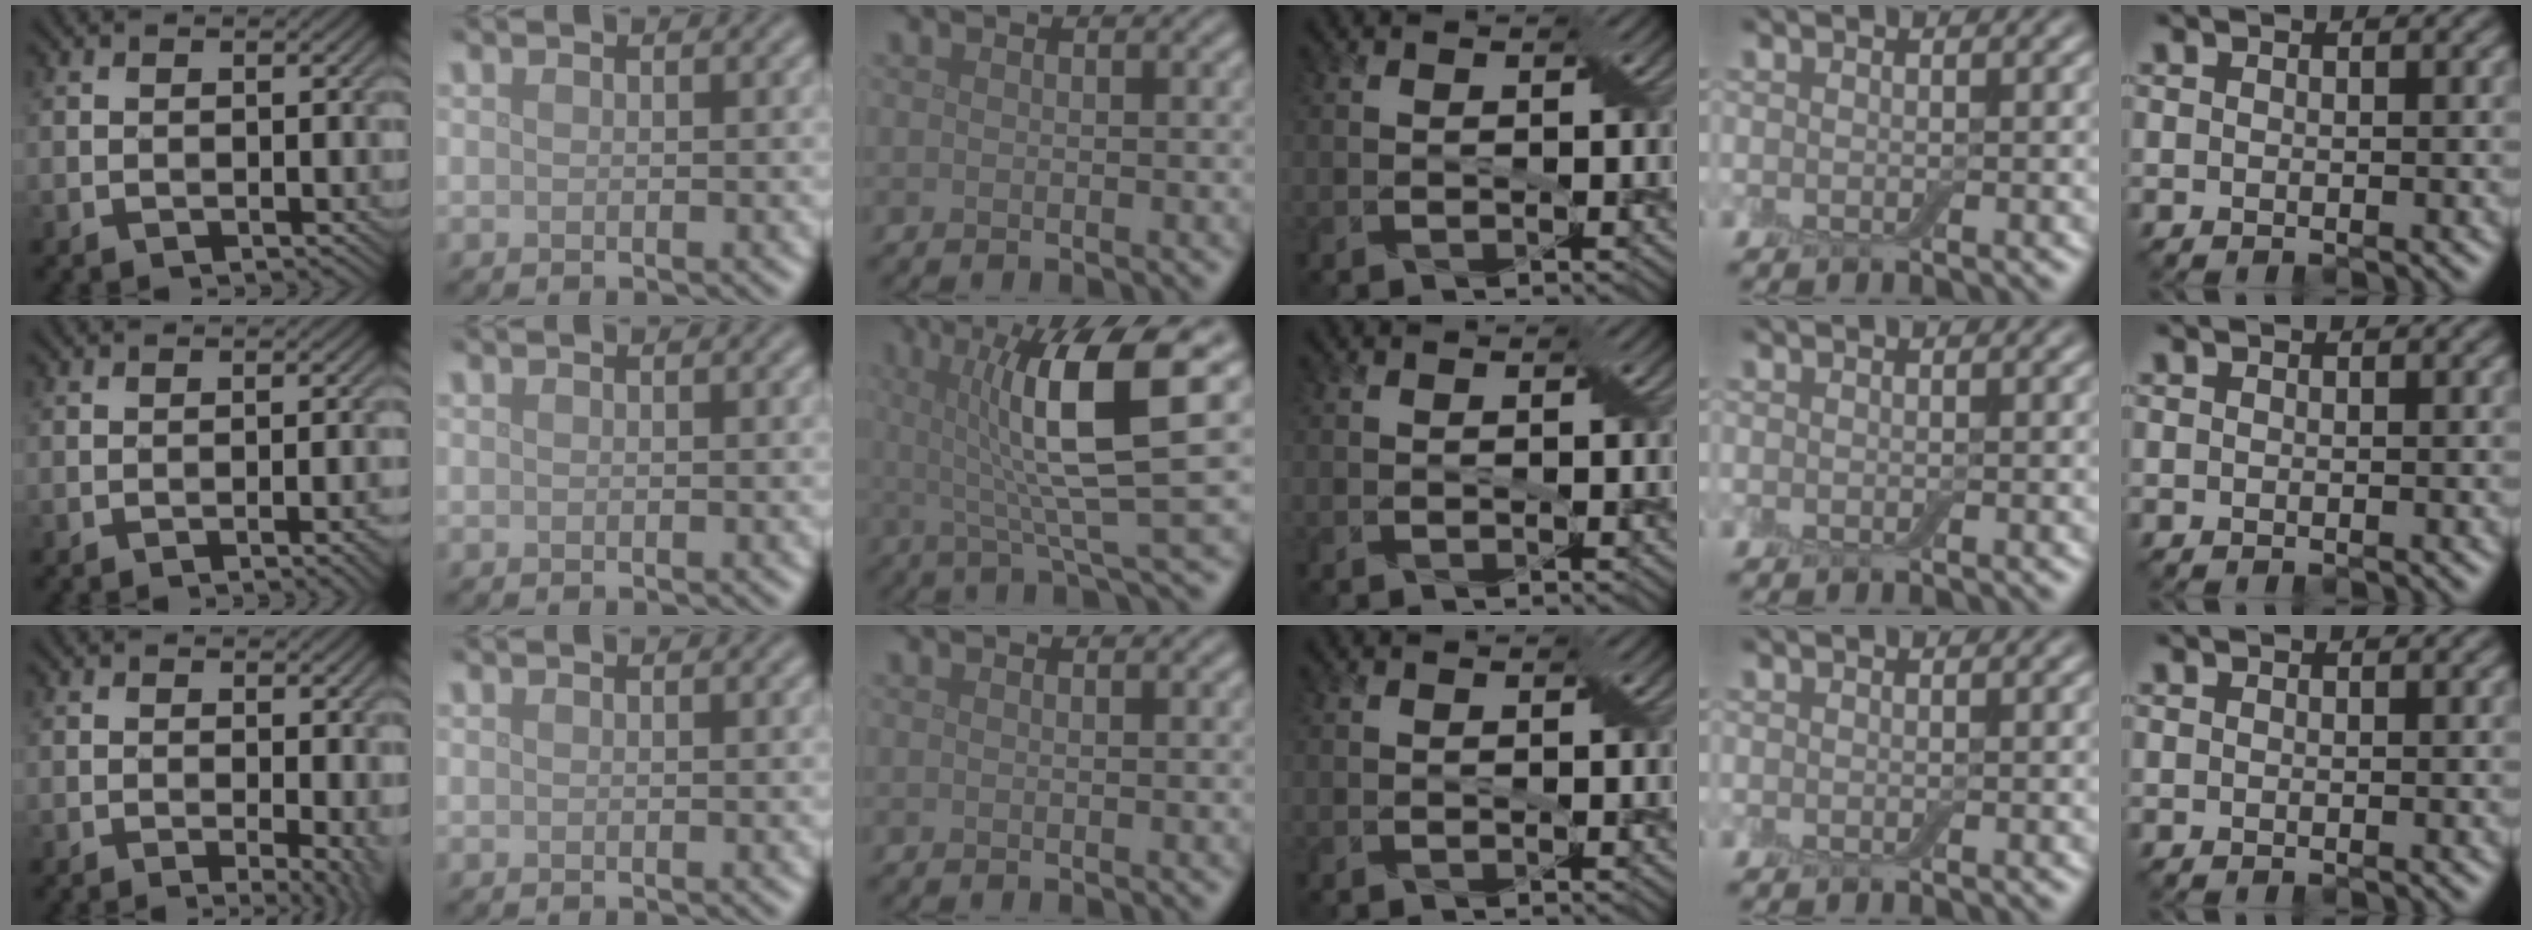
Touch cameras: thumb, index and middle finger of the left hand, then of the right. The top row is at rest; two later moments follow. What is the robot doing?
{"motion": "pour", "object": "bottle"}